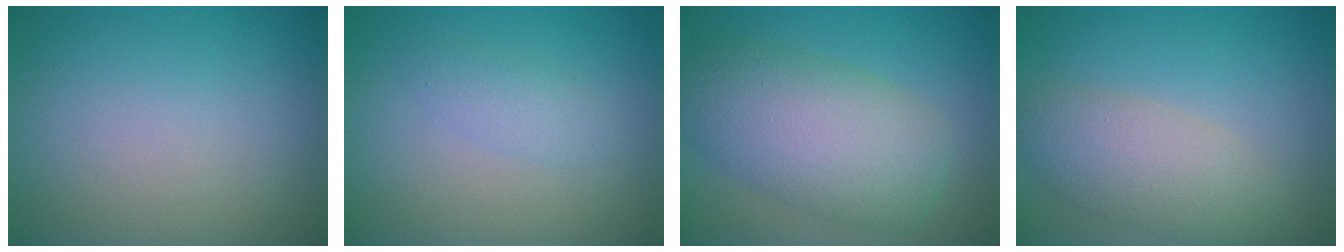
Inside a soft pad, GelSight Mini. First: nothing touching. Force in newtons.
{"total": 1.7, "press": 1.7, "slide": 0.1}
{"total": 7.9, "press": 7.9, "slide": 0.2}
{"total": 4.6, "press": 4.6, "slide": 0.2}